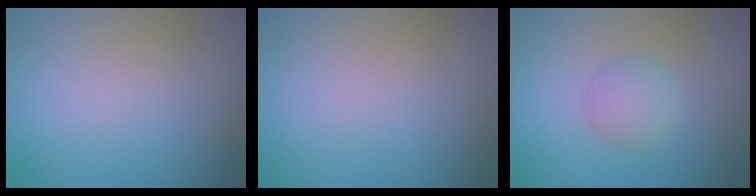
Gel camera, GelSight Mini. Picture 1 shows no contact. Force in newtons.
{"total": 0.0}
{"total": 2.4, "press": 2.4, "slide": 0.1}